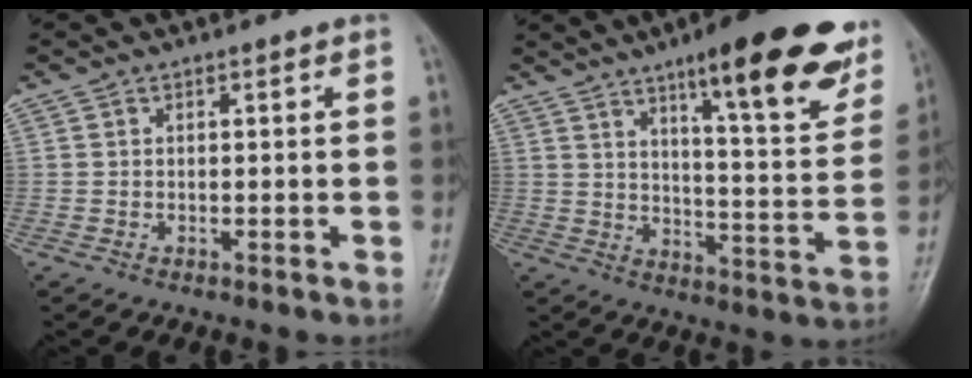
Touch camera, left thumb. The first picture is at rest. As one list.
[{"total": 21.7, "force": [13.0, 5.0, 16.6], "torque": [-0.188, -0.052, 0.185]}]